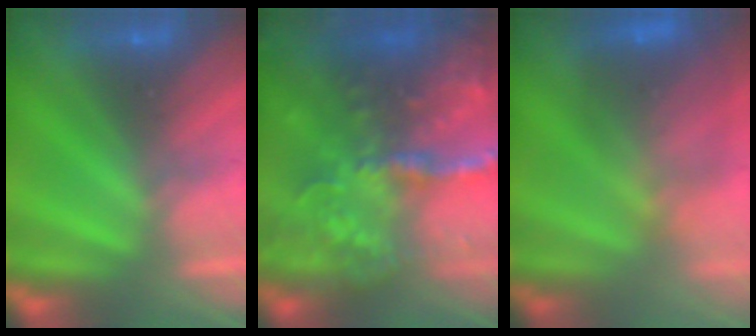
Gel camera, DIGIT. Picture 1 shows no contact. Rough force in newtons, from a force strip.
{"total": 8.7}
{"total": 8.4}